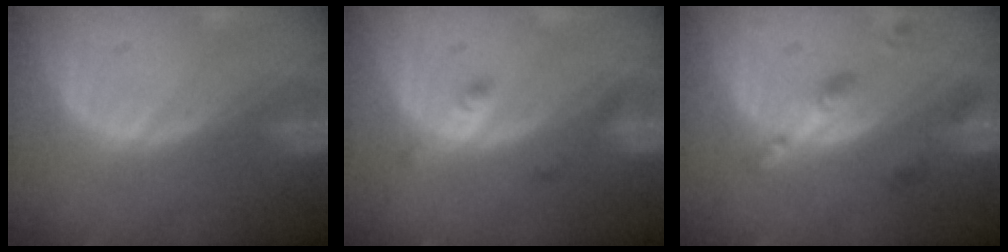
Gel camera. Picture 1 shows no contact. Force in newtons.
{"total": 2.1, "press": 2.1, "slide": 0.2}
{"total": 4.5, "press": 4.3, "slide": 1.3}